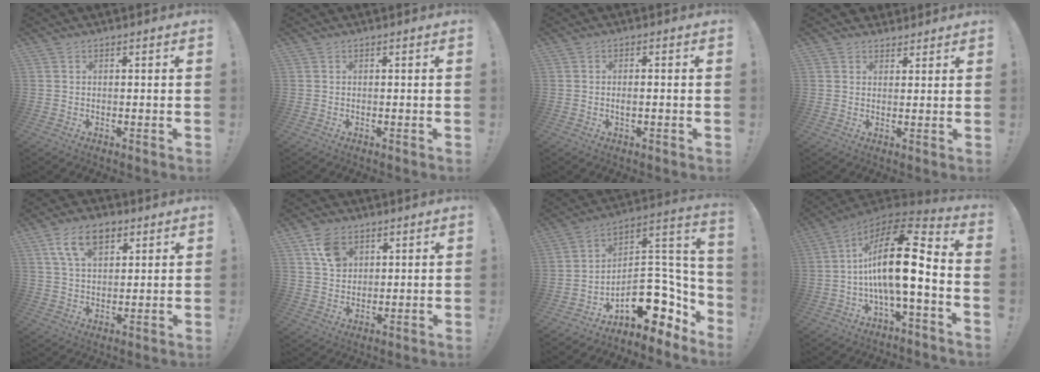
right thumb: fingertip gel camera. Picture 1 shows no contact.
{"total": 0.0}
{"total": 1.7, "force": [-0.8, 0.2, 1.5], "torque": [-0.023, 0.000, -0.017]}
{"total": 3.4, "force": [2.6, 2.1, 0.2], "torque": [0.010, -0.014, 0.045]}
{"total": 10.8, "force": [5.4, 6.1, 7.0], "torque": [-0.117, -0.001, 0.102]}
{"total": 8.1, "force": [3.9, 5.9, 4.0], "torque": [-0.058, -0.008, 0.075]}
{"total": 15.0, "force": [-5.3, 9.2, 10.5], "torque": [-0.111, 0.013, -0.076]}
{"total": 21.0, "force": [-0.9, 7.0, 19.8], "torque": [-0.348, 0.002, -0.021]}